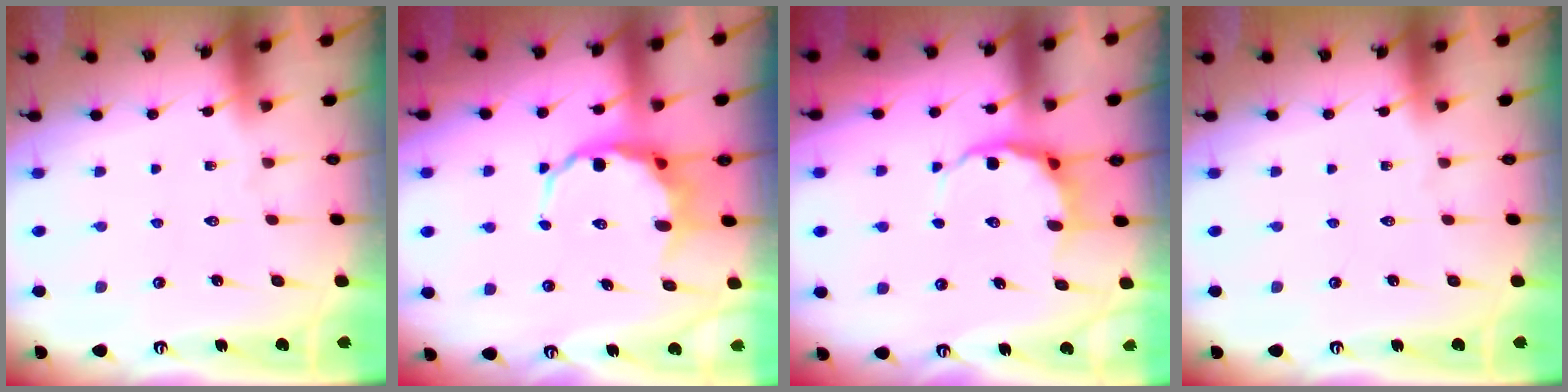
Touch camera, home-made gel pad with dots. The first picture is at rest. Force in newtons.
{"total": 7.3, "press": 7.0, "slide": 2.0}
{"total": 8.9, "press": 8.6, "slide": 2.3}
{"total": 0.0}